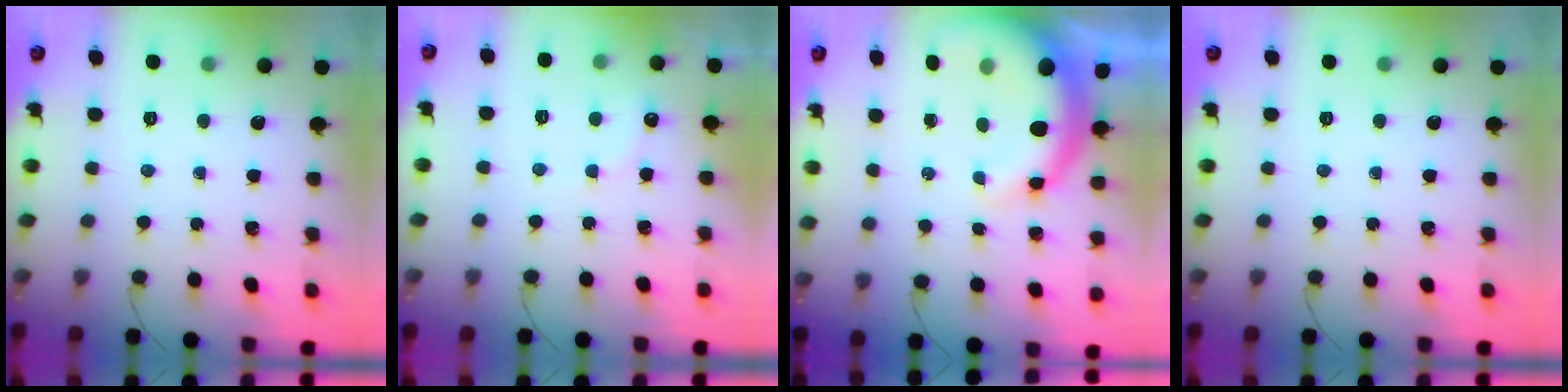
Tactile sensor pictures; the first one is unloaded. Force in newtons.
{"total": 7.2, "press": 7.0, "slide": 1.3}
{"total": 8.8, "press": 8.6, "slide": 2.1}
{"total": 0.0}